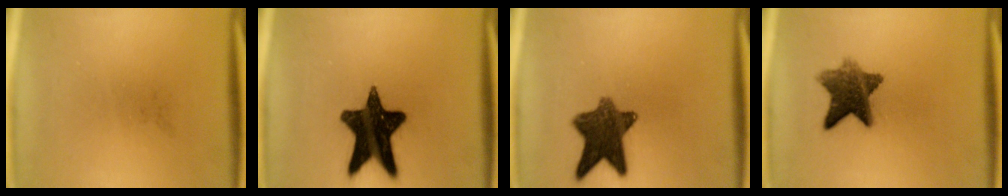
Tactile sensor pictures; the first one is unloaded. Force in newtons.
{"total": 15.9}
{"total": 10.2}
{"total": 8.7}